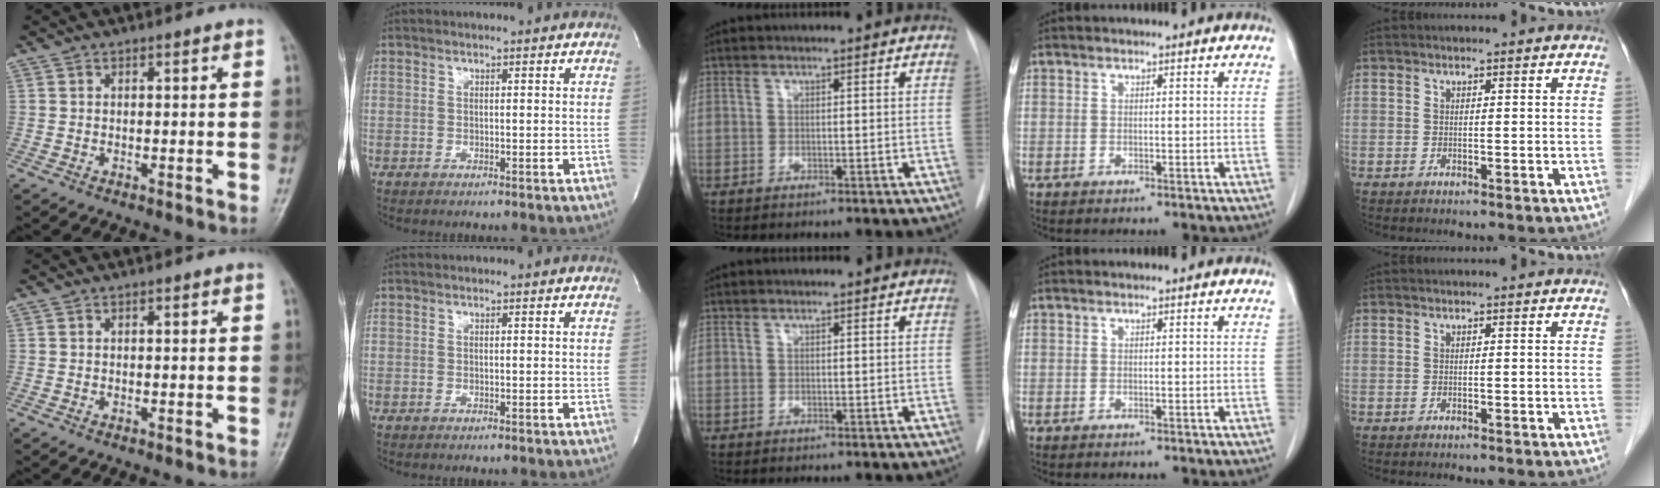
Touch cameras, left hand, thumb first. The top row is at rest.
{}